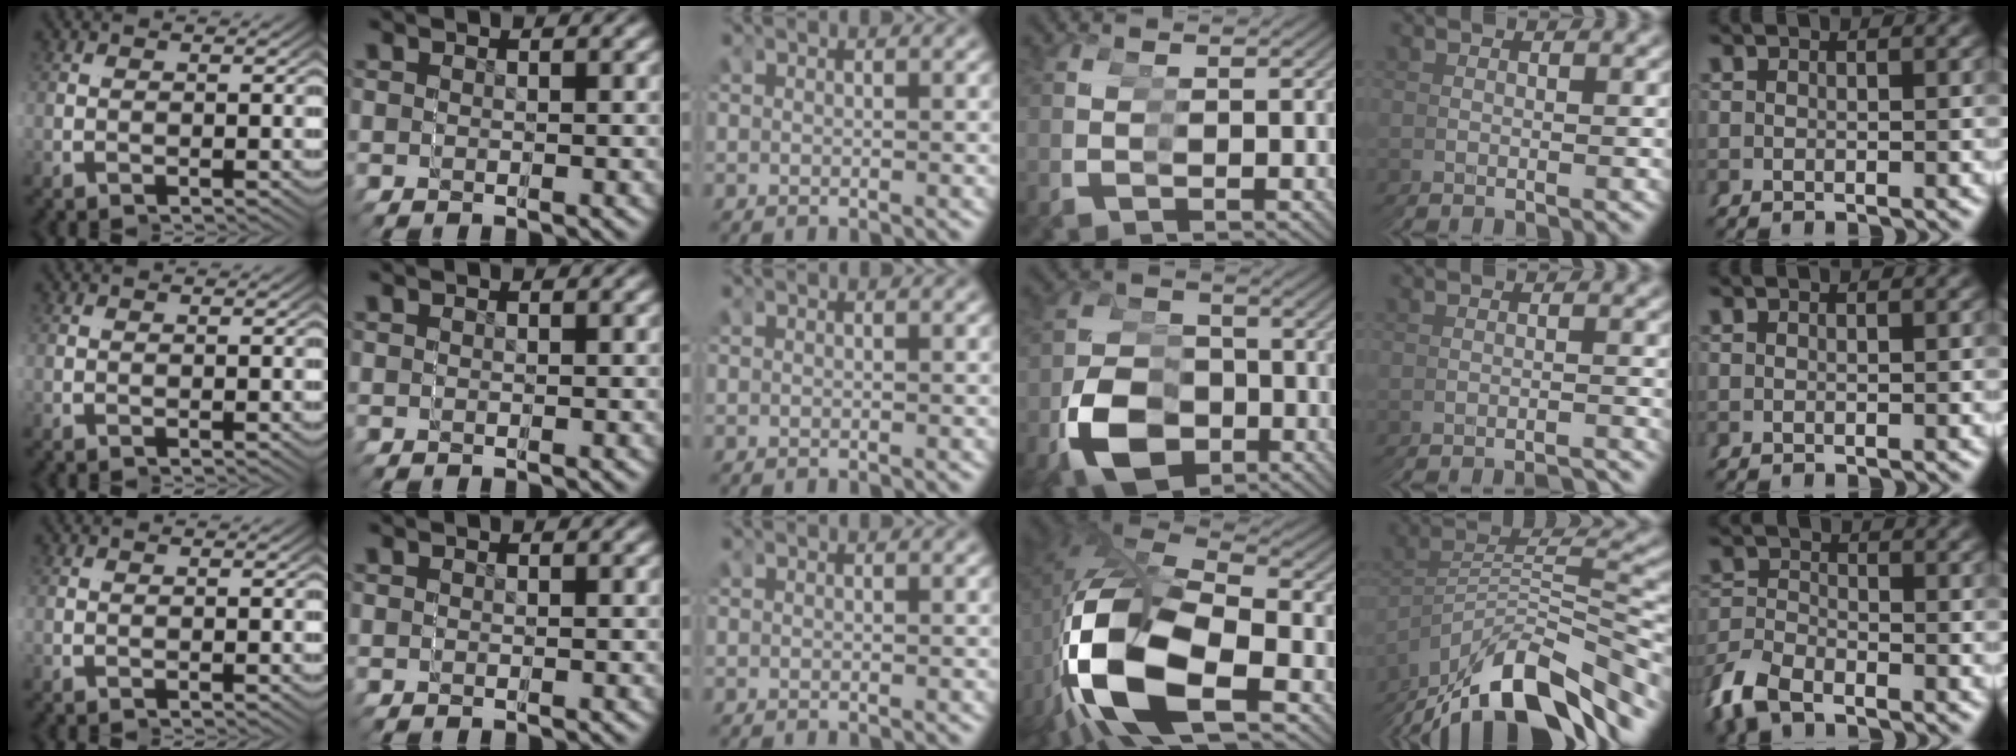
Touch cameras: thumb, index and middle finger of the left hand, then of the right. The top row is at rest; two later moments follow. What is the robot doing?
{"motion": "grasp_and_lifting", "object": "markers"}